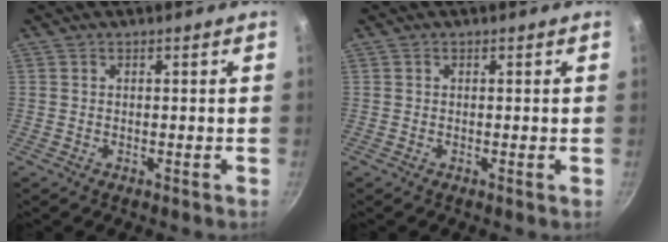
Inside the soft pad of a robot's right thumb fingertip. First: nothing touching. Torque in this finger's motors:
{"motor_torque": [-0.41, -0.10, -0.30, -0.03, -0.07]}